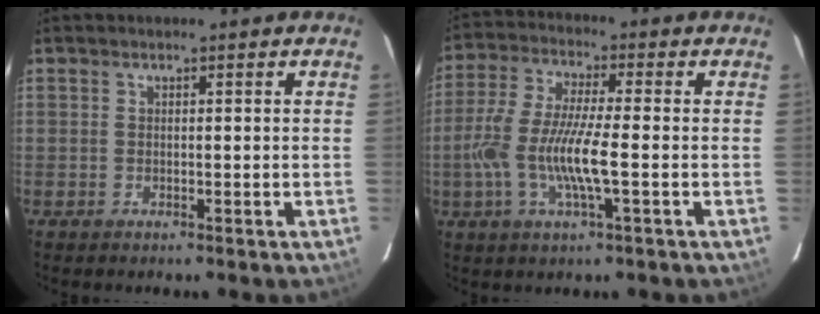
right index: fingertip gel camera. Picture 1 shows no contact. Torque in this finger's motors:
{"motor_torque": [0.39, 0.10, 0.39, 0.17]}